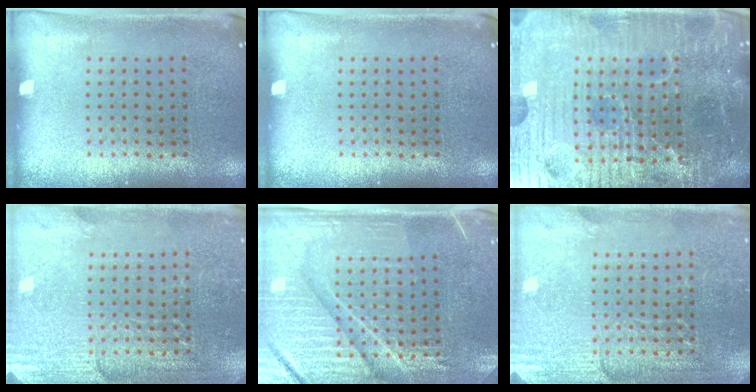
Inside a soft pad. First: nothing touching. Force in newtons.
{"total": 0.0}
{"total": 7.4, "press": 6.6, "slide": 3.3}
{"total": 2.9, "press": 2.9, "slide": 0.2}
{"total": 4.6, "press": 4.2, "slide": 1.6}
{"total": 2.9, "press": 2.9, "slide": 0.2}